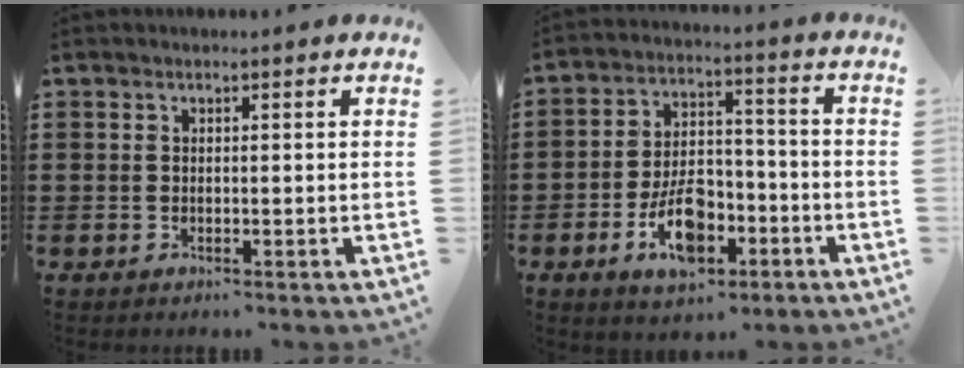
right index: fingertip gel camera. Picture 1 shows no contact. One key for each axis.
{"total": 9.5, "fx": -4.2, "fy": 5.0, "fz": 6.9, "tx": -0.122, "ty": 0.000, "tz": -0.076}